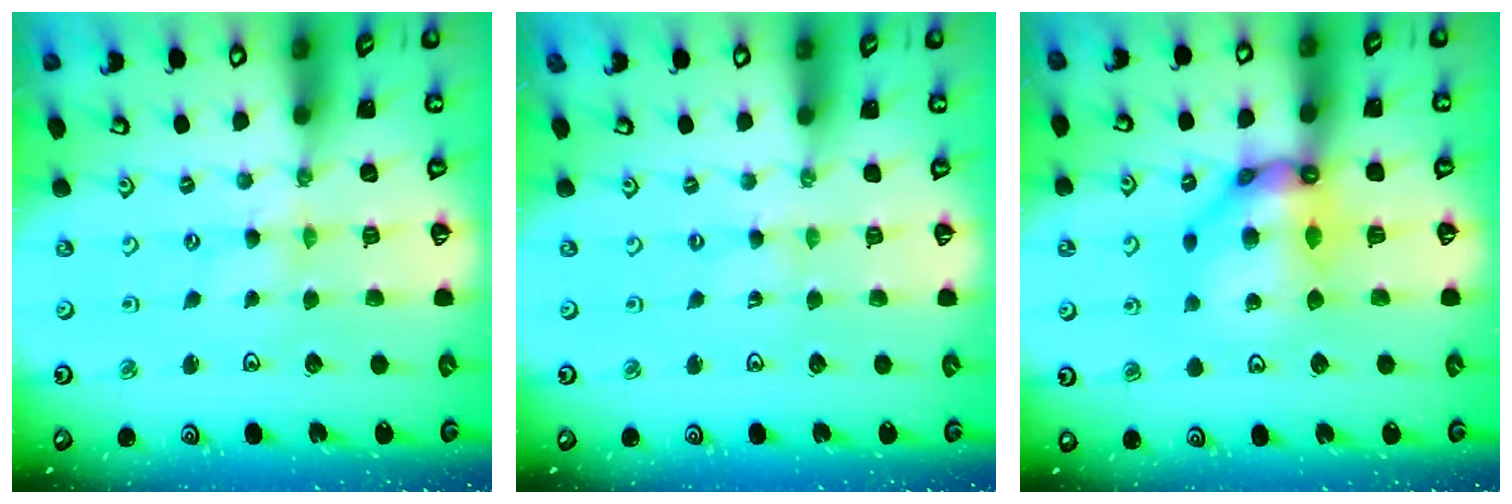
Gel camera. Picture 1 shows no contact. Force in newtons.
{"total": 0.0}
{"total": 12.9, "press": 12.8, "slide": 1.3}